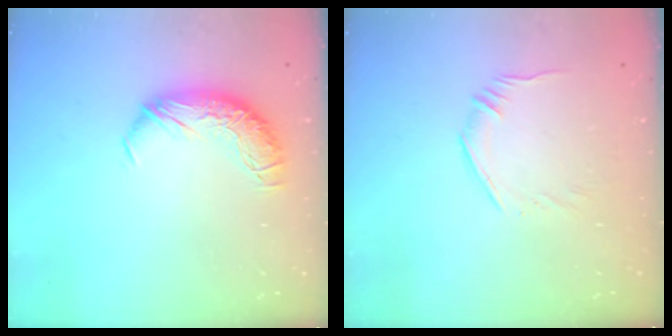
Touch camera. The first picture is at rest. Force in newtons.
{"total": 5.2, "press": 4.9, "slide": 1.8}